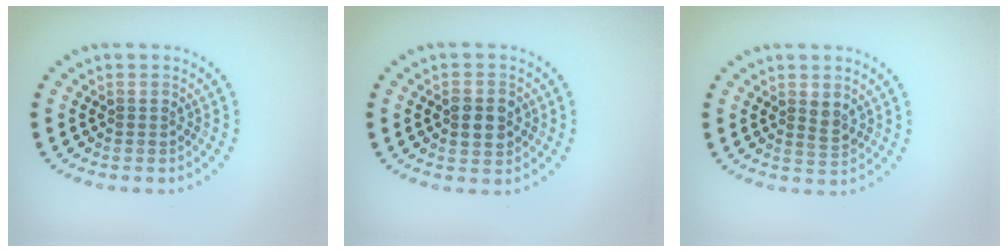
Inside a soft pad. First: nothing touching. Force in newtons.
{"total": 2.9, "press": 2.9, "slide": 0.2}
{"total": 1.5, "press": 1.4, "slide": 0.3}